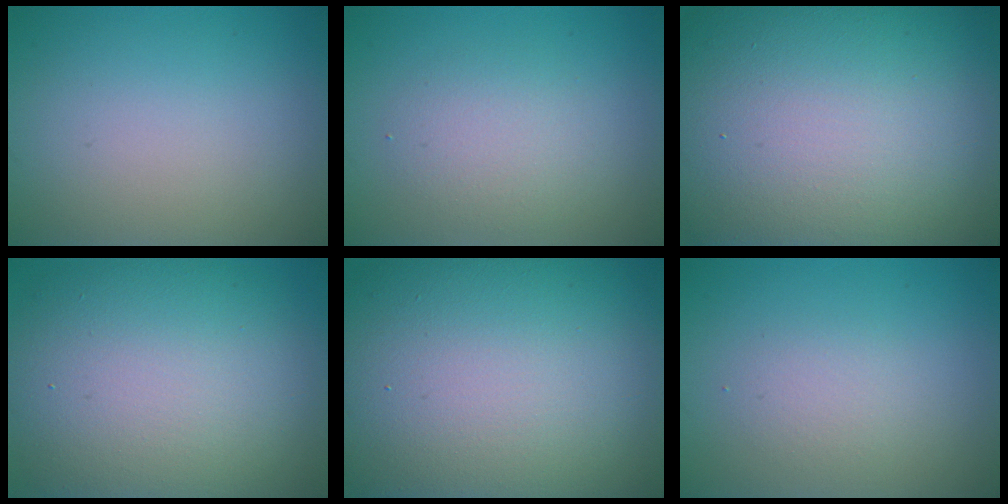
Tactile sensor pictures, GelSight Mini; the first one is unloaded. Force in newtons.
{"total": 2.7, "press": 2.7, "slide": 0.2}
{"total": 24.8, "press": 24.8, "slide": 0.9}
{"total": 12.6, "press": 12.6, "slide": 1.5}
{"total": 20.6, "press": 20.6, "slide": 1.0}
{"total": 1.6, "press": 1.6, "slide": 0.1}